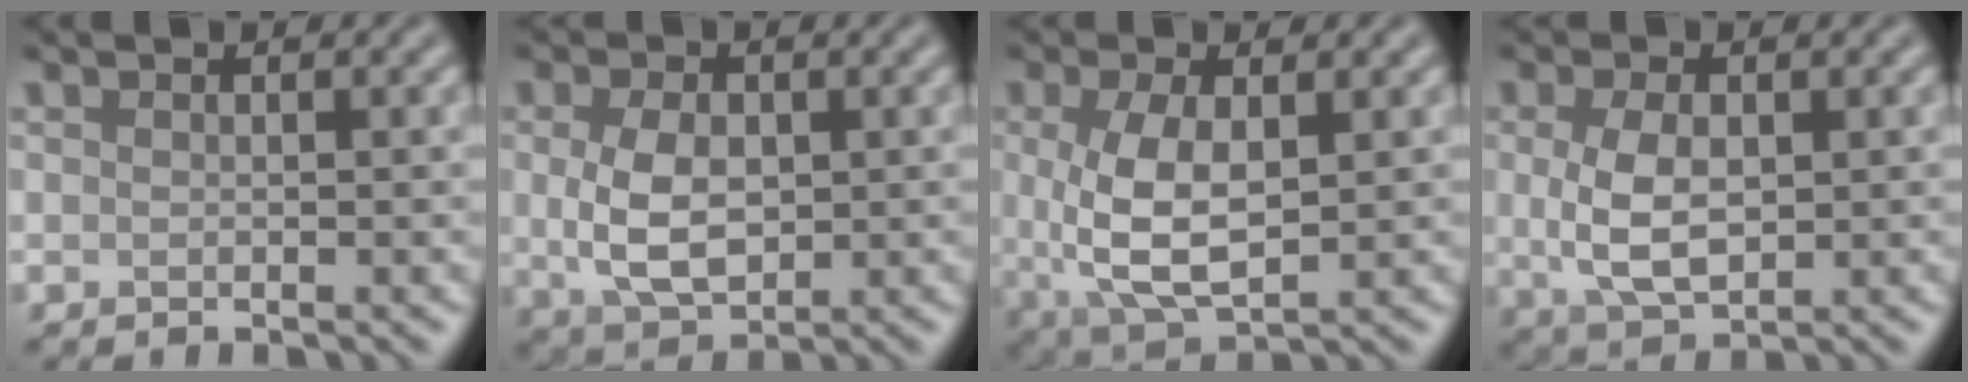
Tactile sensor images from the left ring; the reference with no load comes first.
{"total": 5.0, "force": [0.1, 3.2, 3.8], "torque": [-0.084, -0.003, 0.007]}
{"total": 5.9, "force": [0.4, 2.7, 5.2], "torque": [-0.115, -0.006, 0.011]}
{"total": 4.7, "force": [0.2, 2.7, 3.8], "torque": [-0.085, -0.001, 0.009]}